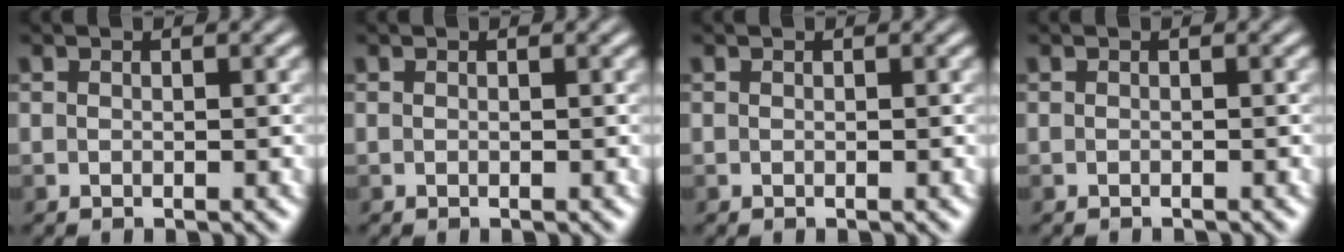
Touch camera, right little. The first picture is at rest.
{"total": 0.0}
{"total": 0.0}
{"total": 0.0}